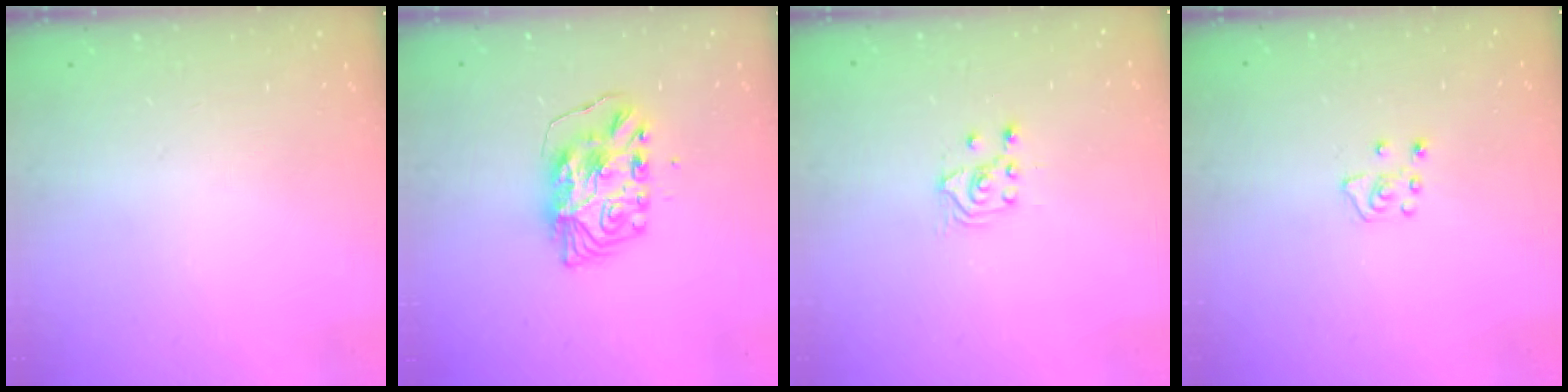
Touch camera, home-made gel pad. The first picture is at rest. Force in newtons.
{"total": 9.0, "press": 8.9, "slide": 0.7}
{"total": 2.5, "press": 2.4, "slide": 0.7}
{"total": 5.0, "press": 5.0, "slide": 0.5}